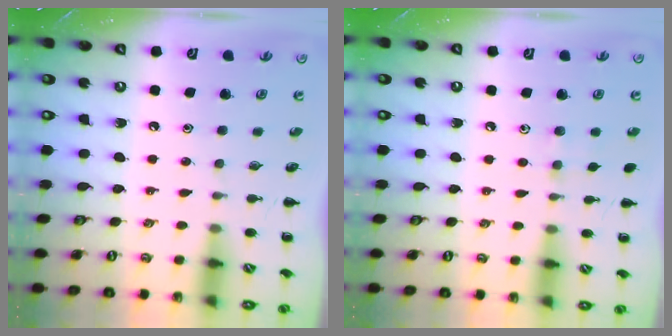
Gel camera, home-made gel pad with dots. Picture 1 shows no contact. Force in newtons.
{"total": 5.2, "press": 4.9, "slide": 1.7}